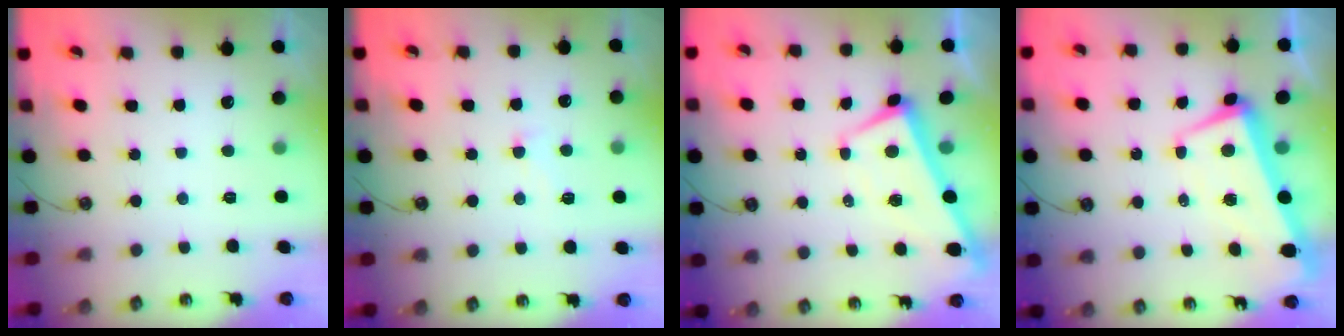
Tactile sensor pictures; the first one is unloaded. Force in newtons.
{"total": 0.7, "press": 0.6, "slide": 0.4}
{"total": 2.4, "press": 2.3, "slide": 0.7}
{"total": 3.8, "press": 3.1, "slide": 2.1}